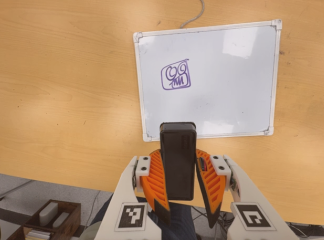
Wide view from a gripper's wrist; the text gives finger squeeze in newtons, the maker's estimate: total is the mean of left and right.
{"total": 11.2, "left": 8.7, "right": 13.8}